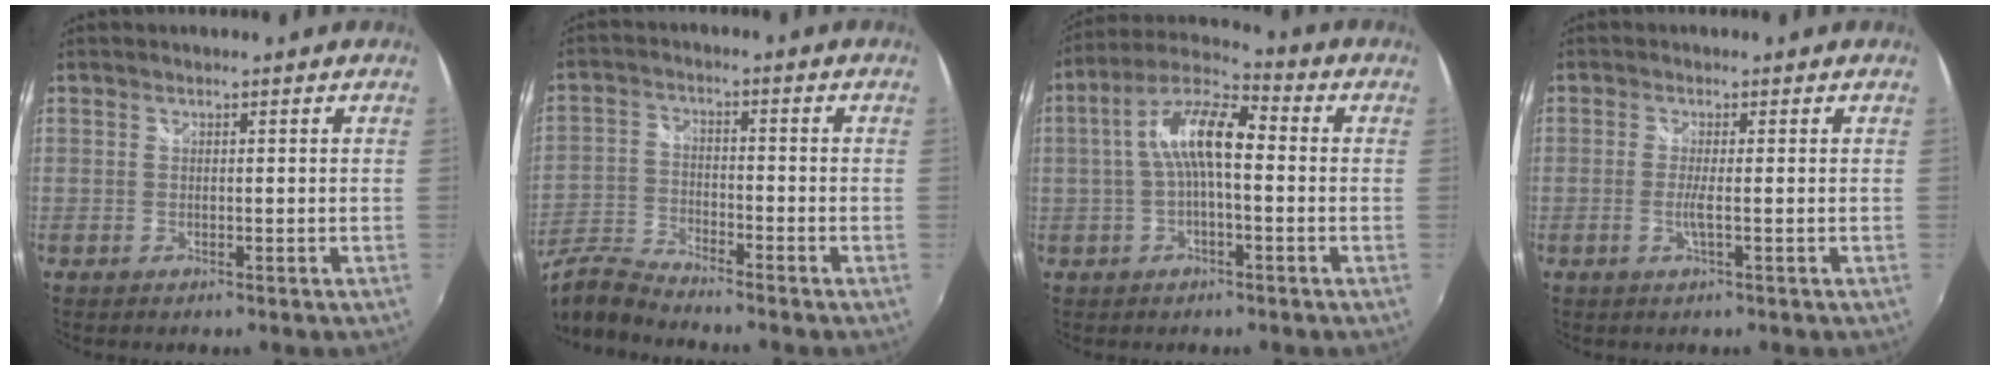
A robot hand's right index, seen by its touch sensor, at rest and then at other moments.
{"total": 8.7, "force": [-8.3, 0.8, 2.7], "torque": [-0.072, -0.001, -0.176]}
{"total": 10.3, "force": [-0.1, 3.6, 9.7], "torque": [-0.193, 0.026, -0.006]}
{"total": 1.9, "force": [-0.6, -0.5, 1.7], "torque": [-0.035, -0.003, -0.013]}